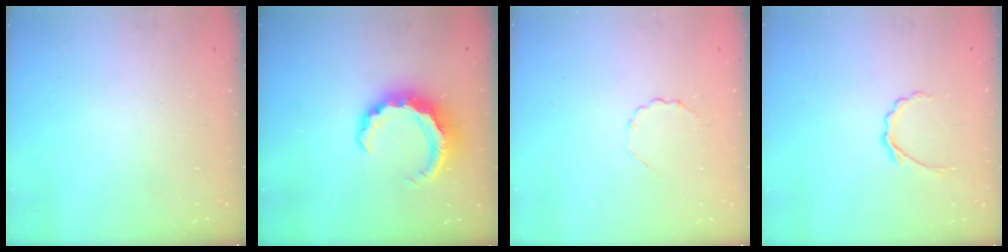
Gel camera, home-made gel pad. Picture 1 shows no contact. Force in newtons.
{"total": 8.0, "press": 7.8, "slide": 1.3}
{"total": 2.8, "press": 2.6, "slide": 1.1}
{"total": 3.3, "press": 3.1, "slide": 1.1}